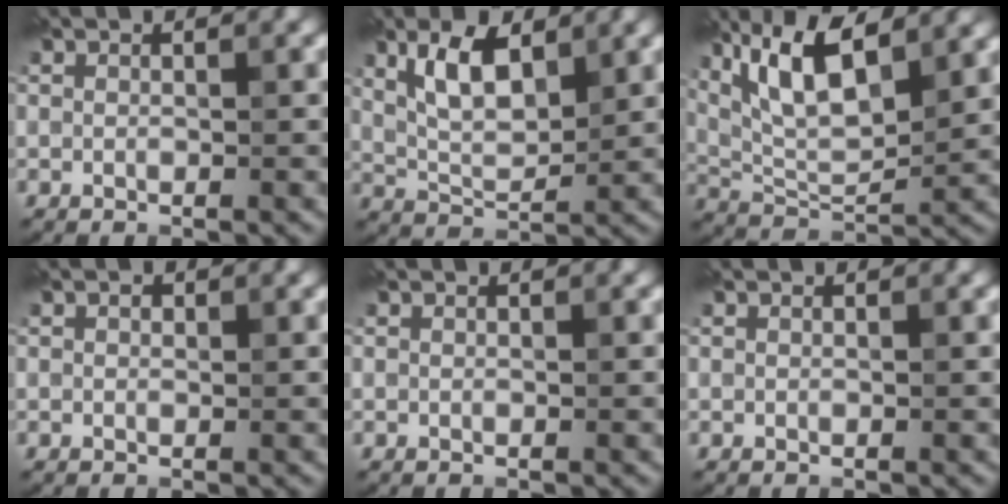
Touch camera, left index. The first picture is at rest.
{"total": 4.6, "force": [2.3, 2.0, 3.5], "torque": [-0.073, 0.006, 0.042]}
{"total": 8.5, "force": [4.5, 2.9, 6.6], "torque": [-0.128, 0.012, 0.085]}
{"total": 0.5, "force": [0.2, 0.4, 0.3], "torque": [-0.004, 0.001, 0.000]}
{"total": 0.0}
{"total": 0.0}